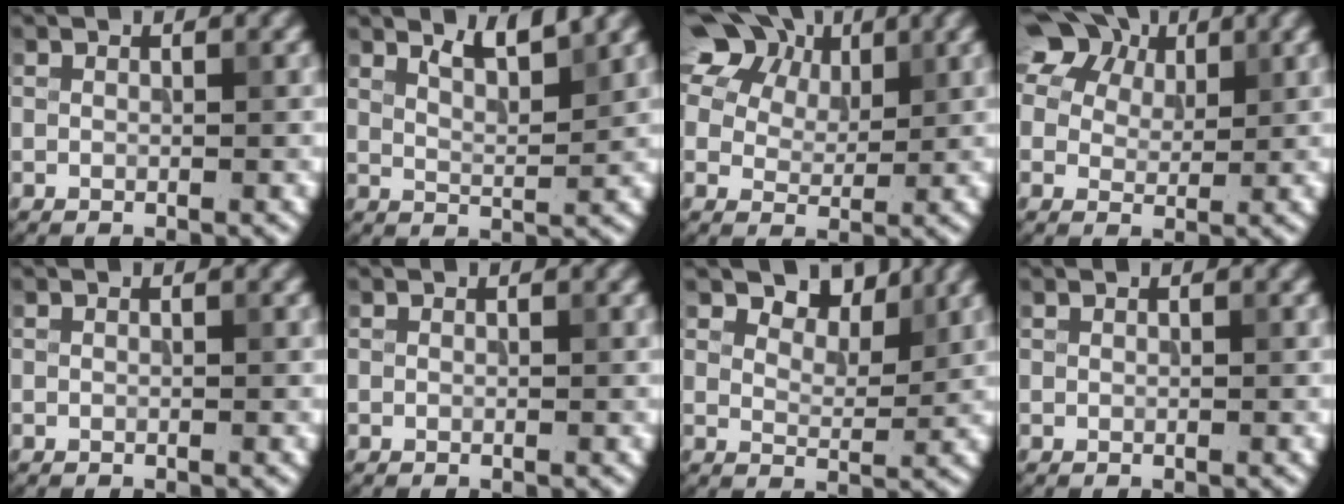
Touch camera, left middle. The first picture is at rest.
{"total": 3.1, "force": [2.5, 0.5, 1.8], "torque": [-0.024, 0.001, 0.040]}
{"total": 14.9, "force": [9.1, 9.1, 7.5], "torque": [-0.164, 0.051, 0.155]}
{"total": 10.3, "force": [6.6, 6.2, 4.9], "torque": [-0.096, 0.029, 0.099]}
{"total": 0.0}
{"total": 0.0}
{"total": 3.9, "force": [3.1, 1.7, 1.6], "torque": [-0.033, -0.005, 0.049]}
{"total": 0.0}